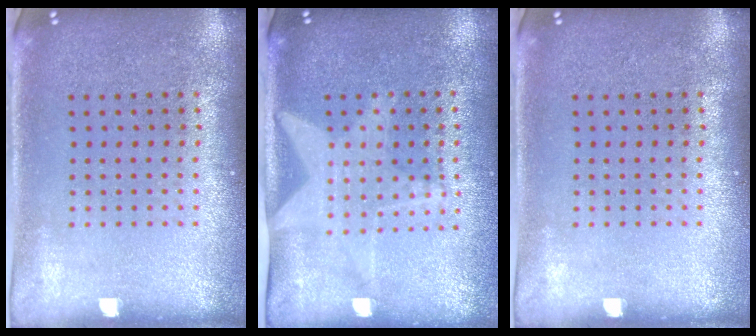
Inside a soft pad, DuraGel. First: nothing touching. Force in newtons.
{"total": 1.4, "press": 1.4, "slide": 0.3}
{"total": 0.0}